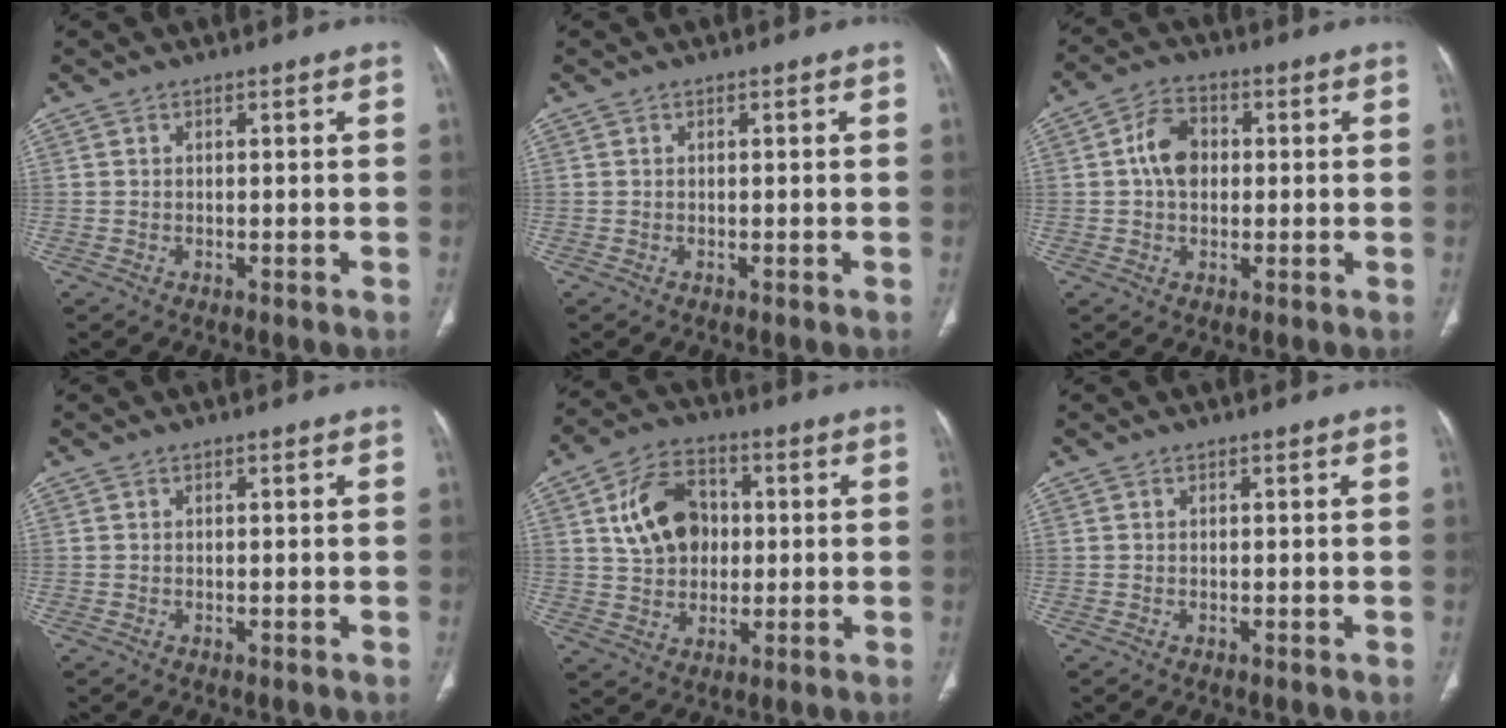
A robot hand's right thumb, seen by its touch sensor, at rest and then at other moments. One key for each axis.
{"total": 0.0}
{"total": 7.1, "fx": 0.6, "fy": 5.2, "fz": 4.8, "tx": -0.072, "ty": 0.013, "tz": 0.005}
{"total": 0.0}
{"total": 12.6, "fx": 2.1, "fy": 9.5, "fz": 8.1, "tx": -0.114, "ty": 0.008, "tz": 0.035}
{"total": 0.0}